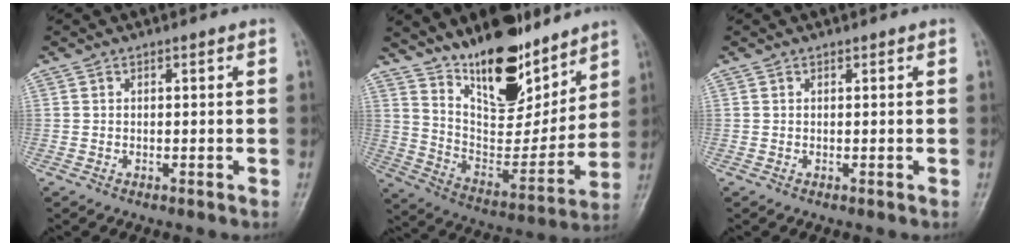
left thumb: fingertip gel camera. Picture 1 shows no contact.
{"total": 19.9, "force": [14.0, 8.3, 11.5], "torque": [-0.132, -0.094, 0.244]}
{"total": 0.0}